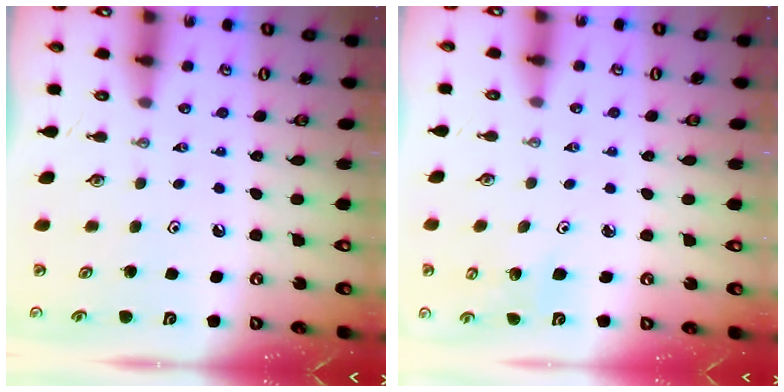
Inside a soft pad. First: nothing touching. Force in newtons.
{"total": 3.7, "press": 3.7, "slide": 0.3}